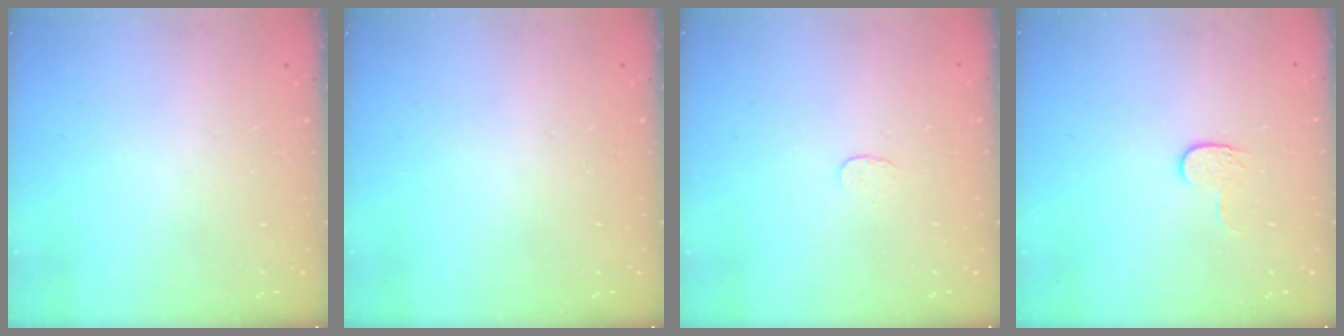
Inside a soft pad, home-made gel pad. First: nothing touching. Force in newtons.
{"total": 0.0}
{"total": 3.0, "press": 3.0, "slide": 0.2}
{"total": 4.3, "press": 4.3, "slide": 0.5}